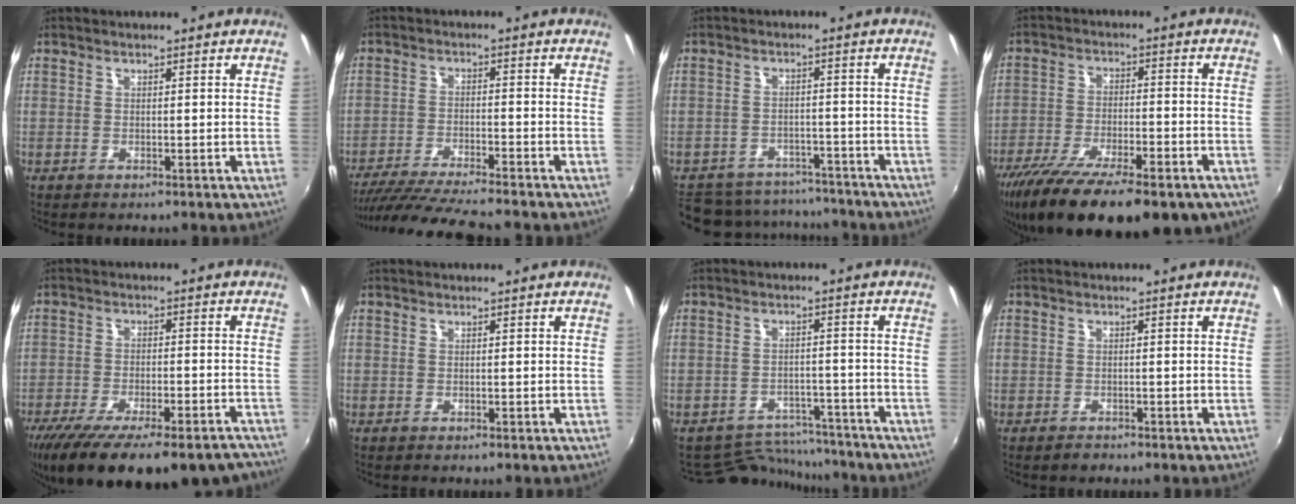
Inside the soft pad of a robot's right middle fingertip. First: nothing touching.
{"total": 13.9, "force": [-12.4, 0.6, 6.2], "torque": [-0.133, -0.023, -0.207]}
{"total": 16.1, "force": [-13.9, 6.8, 4.6], "torque": [-0.122, 0.013, -0.189]}
{"total": 23.2, "force": [-16.5, 7.8, 14.3], "torque": [-0.270, -0.058, -0.250]}
{"total": 25.2, "force": [-19.8, 8.2, 13.2], "torque": [-0.244, -0.039, -0.280]}
{"total": 0.0}
{"total": 9.2, "force": [-8.6, 3.2, 0.3], "torque": [-0.018, 0.019, -0.122]}
{"total": 1.3, "force": [-1.0, 0.7, 0.1], "torque": [-0.005, 0.000, -0.017]}